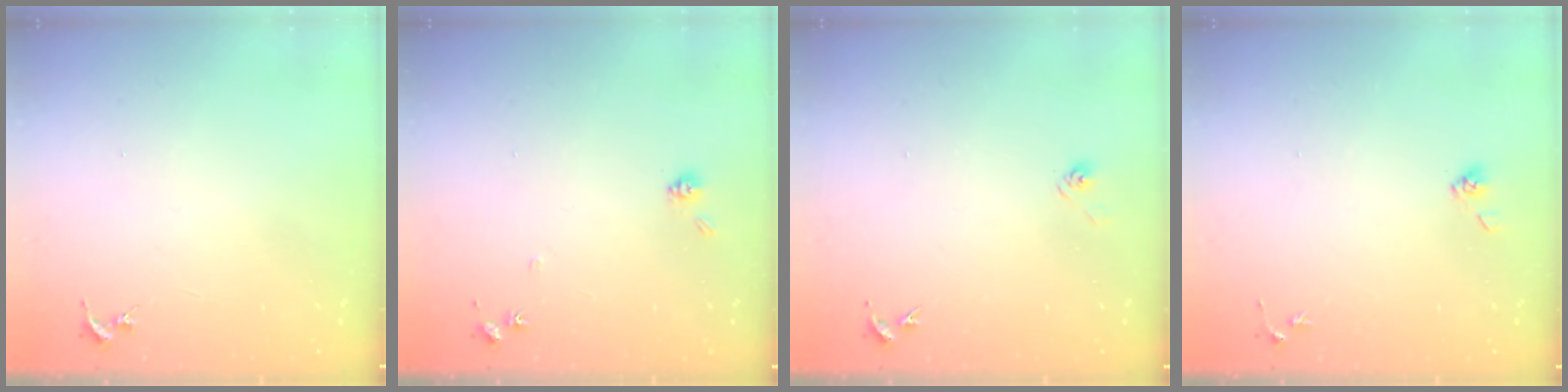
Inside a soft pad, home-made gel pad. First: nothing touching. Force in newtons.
{"total": 5.8, "press": 5.7, "slide": 1.1}
{"total": 2.9, "press": 2.5, "slide": 1.5}
{"total": 3.9, "press": 3.5, "slide": 1.7}